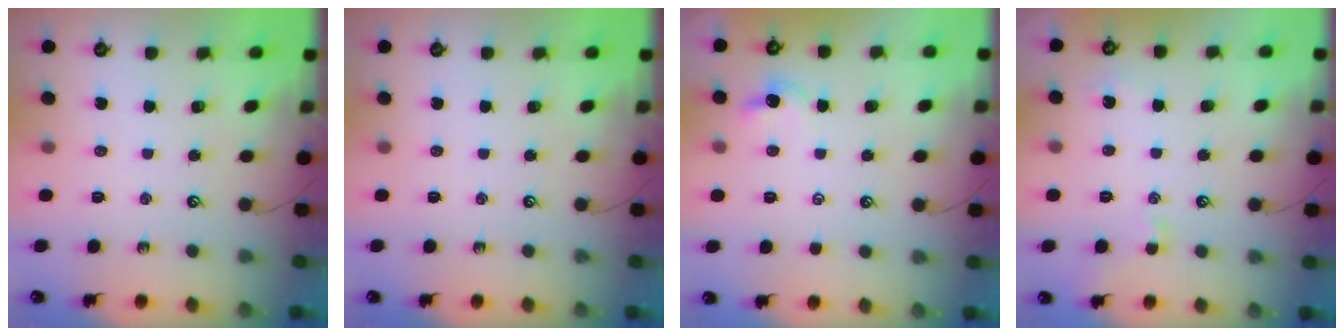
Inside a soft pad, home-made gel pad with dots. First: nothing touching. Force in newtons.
{"total": 0.0}
{"total": 0.8, "press": 0.6, "slide": 0.5}
{"total": 2.4, "press": 2.2, "slide": 0.7}